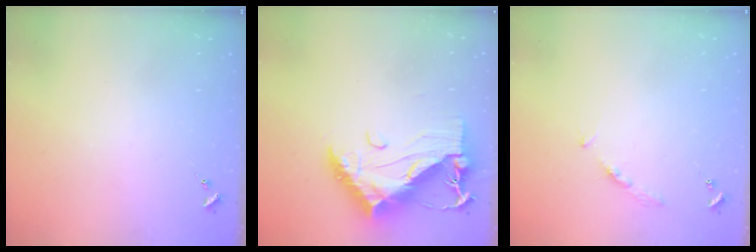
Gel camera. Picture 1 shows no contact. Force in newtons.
{"total": 19.1, "press": 19.0, "slide": 1.6}
{"total": 3.9, "press": 3.9, "slide": 0.5}